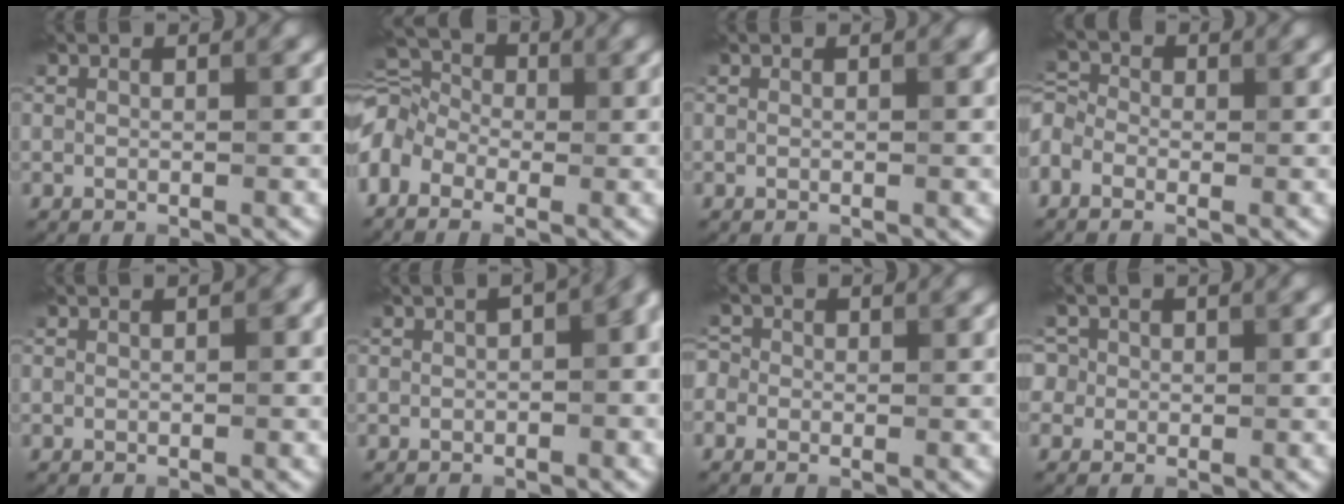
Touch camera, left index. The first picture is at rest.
{"total": 6.3, "force": [-1.6, 4.2, 4.3], "torque": [-0.101, 0.015, -0.043]}
{"total": 0.0}
{"total": 4.3, "force": [-1.6, 3.1, 2.4], "torque": [-0.052, 0.010, -0.040]}
{"total": 1.2, "force": [0.1, 0.6, 1.0], "torque": [-0.011, 0.001, 0.001]}
{"total": 8.2, "force": [0.8, 4.2, 6.9], "torque": [-0.025, 0.026, -0.004]}
{"total": 2.0, "force": [-0.1, 1.8, 0.8], "torque": [-0.003, 0.012, -0.025]}
{"total": 3.4, "force": [0.9, 3.1, 1.2], "torque": [-0.002, 0.029, -0.011]}